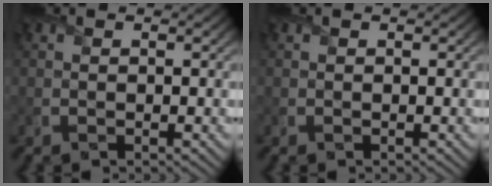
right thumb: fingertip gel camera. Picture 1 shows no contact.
{"total": 0.0}